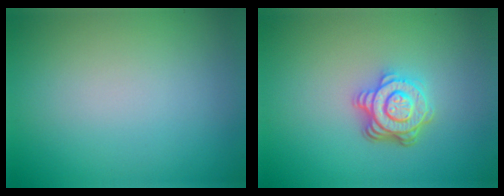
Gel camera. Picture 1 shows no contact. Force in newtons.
{"total": 4.6, "press": 3.4, "slide": 3.0}